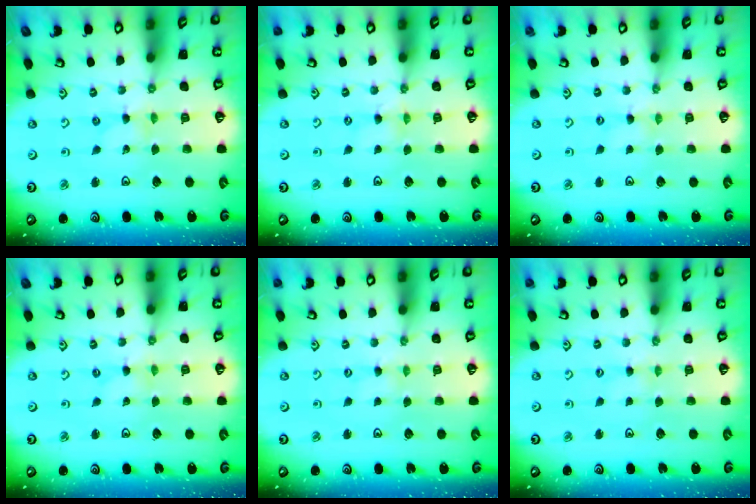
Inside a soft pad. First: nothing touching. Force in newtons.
{"total": 0.0}
{"total": 0.0}
{"total": 0.0}
{"total": 0.0}
{"total": 1.5, "press": 1.5, "slide": 0.3}